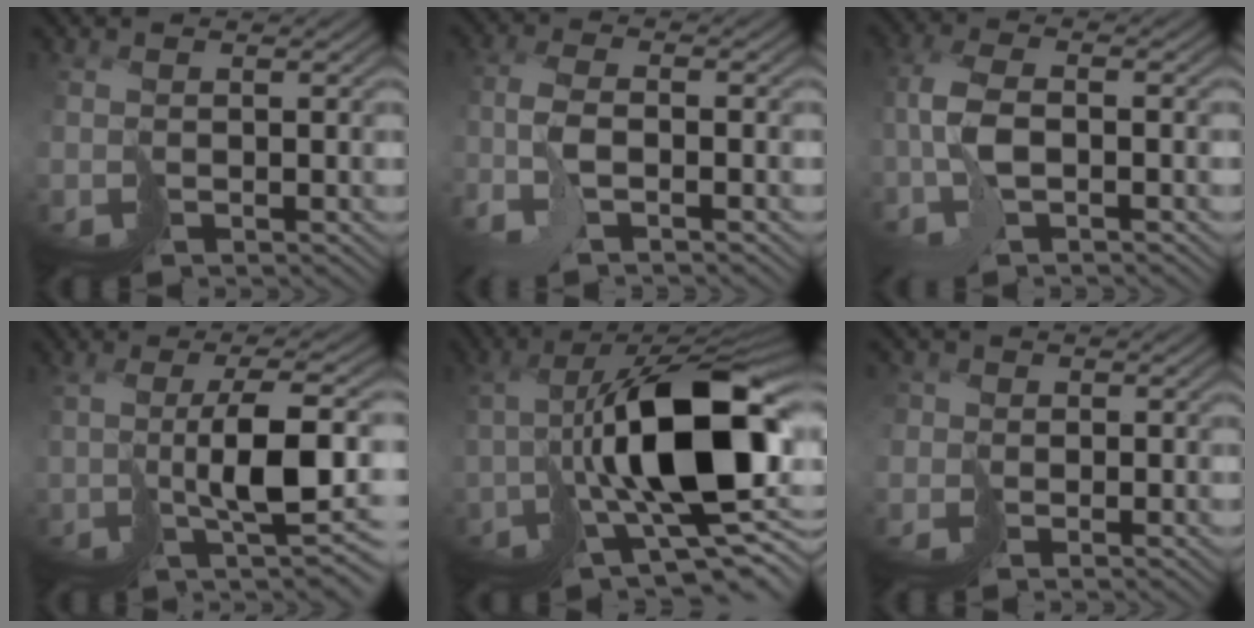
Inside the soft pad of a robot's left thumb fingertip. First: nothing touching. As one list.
[{"total": 4.5, "force": [-2.4, 0.9, 3.7], "torque": [-0.082, 0.003, -0.059]}, {"total": 5.2, "force": [-1.2, 1.8, 4.7], "torque": [-0.108, 0.011, -0.030]}, {"total": 7.8, "force": [0.3, 1.1, 7.7], "torque": [-0.124, 0.004, 0.009]}, {"total": 15.4, "force": [-0.5, 6.4, 14.0], "torque": [-0.236, -0.003, 0.000]}, {"total": 2.3, "force": [-0.2, 2.3, 0.3], "torque": [-0.010, 0.007, -0.021]}]